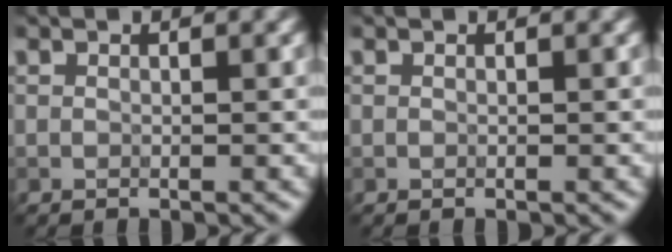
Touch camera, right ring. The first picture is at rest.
{"total": 0.0}